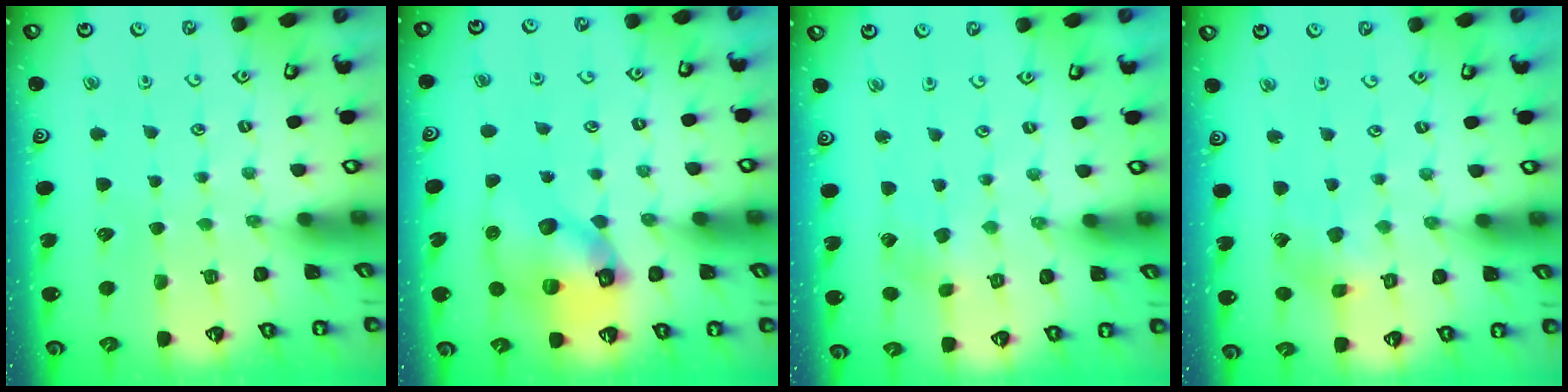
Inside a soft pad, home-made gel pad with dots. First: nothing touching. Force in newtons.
{"total": 13.7, "press": 13.5, "slide": 2.1}
{"total": 1.9, "press": 1.9, "slide": 0.2}
{"total": 3.3, "press": 3.3, "slide": 0.5}